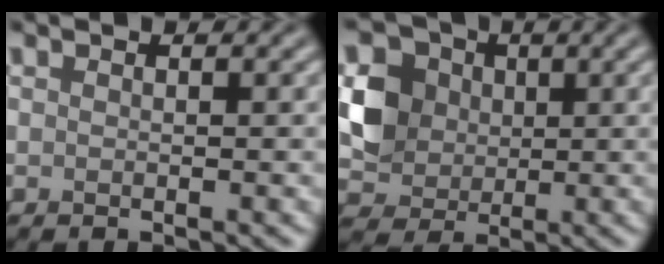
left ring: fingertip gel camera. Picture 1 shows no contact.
{"total": 4.8, "force": [0.5, 4.3, 2.1], "torque": [-0.041, 0.004, 0.007]}